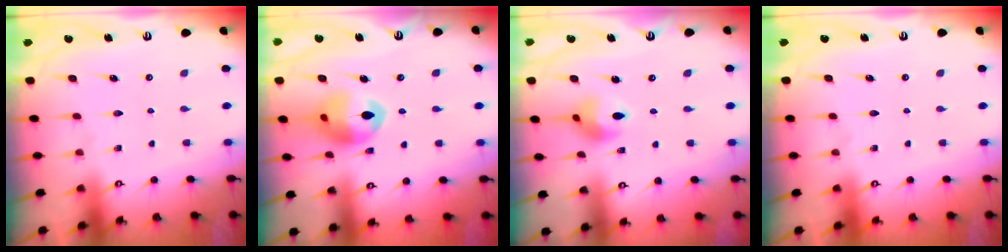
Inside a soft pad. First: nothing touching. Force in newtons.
{"total": 13.4, "press": 13.3, "slide": 1.9}
{"total": 7.5, "press": 7.5, "slide": 0.2}
{"total": 0.0}